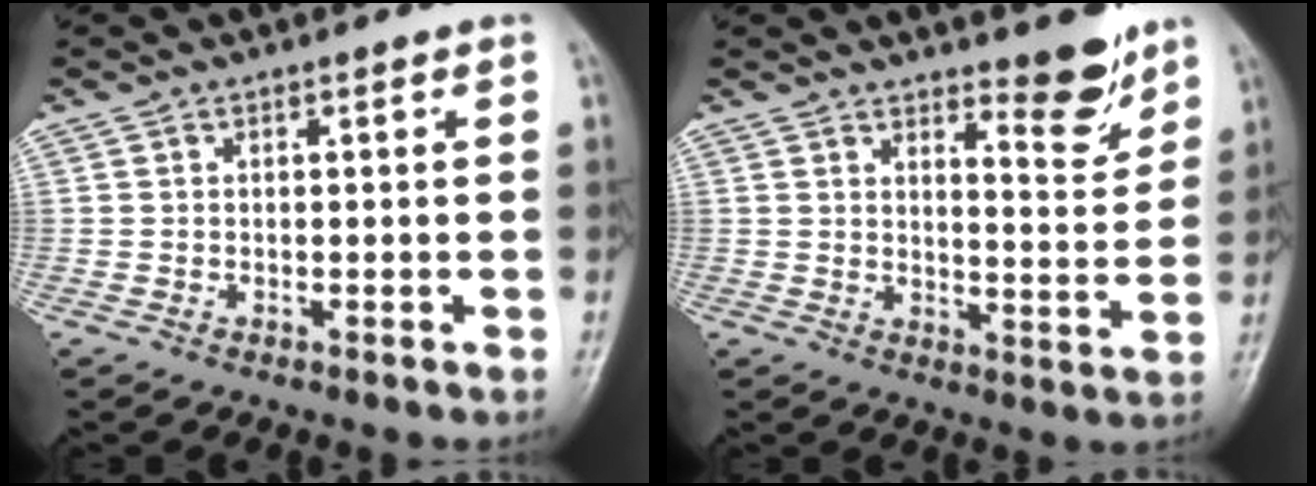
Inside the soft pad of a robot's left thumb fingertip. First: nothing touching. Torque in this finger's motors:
{"motor_torque": [0.01, 0.08, 0.07, -0.02, 0.01]}